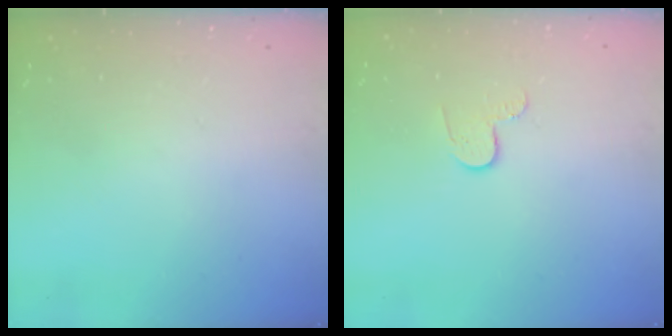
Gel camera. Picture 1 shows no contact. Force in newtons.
{"total": 4.6, "press": 4.6, "slide": 0.5}